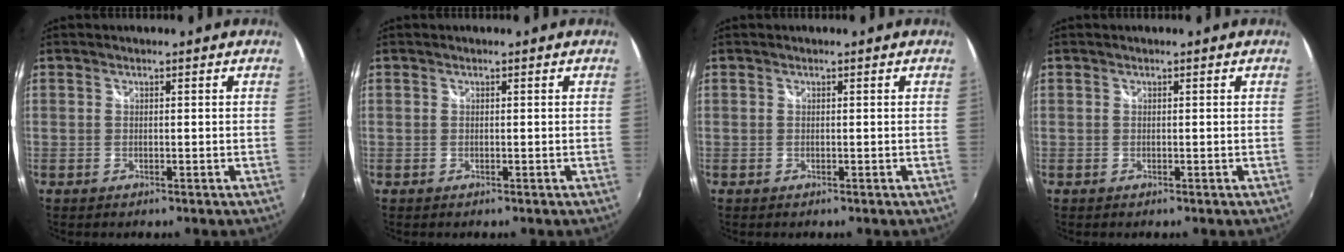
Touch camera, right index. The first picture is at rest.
{"total": 0.0}
{"total": 0.0}
{"total": 0.0}